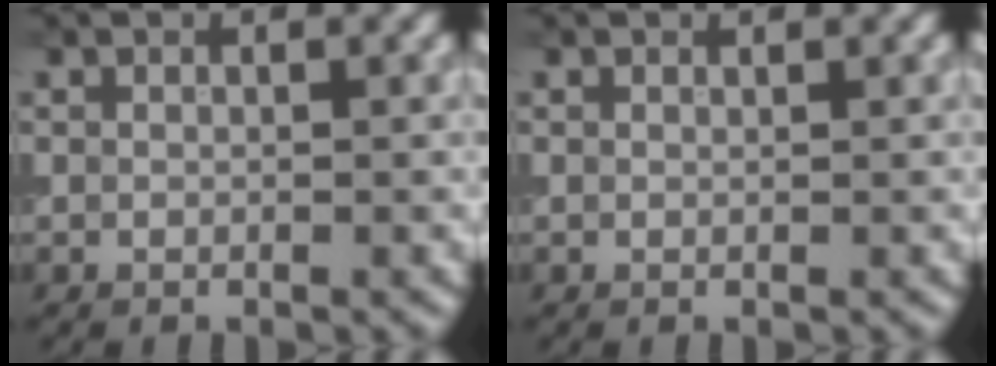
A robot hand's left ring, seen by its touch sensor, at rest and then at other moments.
{"total": 0.0}